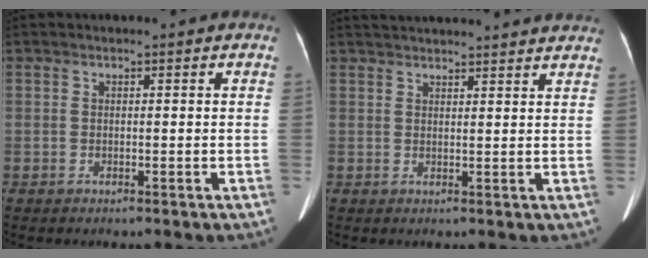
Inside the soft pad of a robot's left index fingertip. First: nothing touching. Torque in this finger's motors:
{"motor_torque": [0.76, -1.38, 0.14, 0.06]}